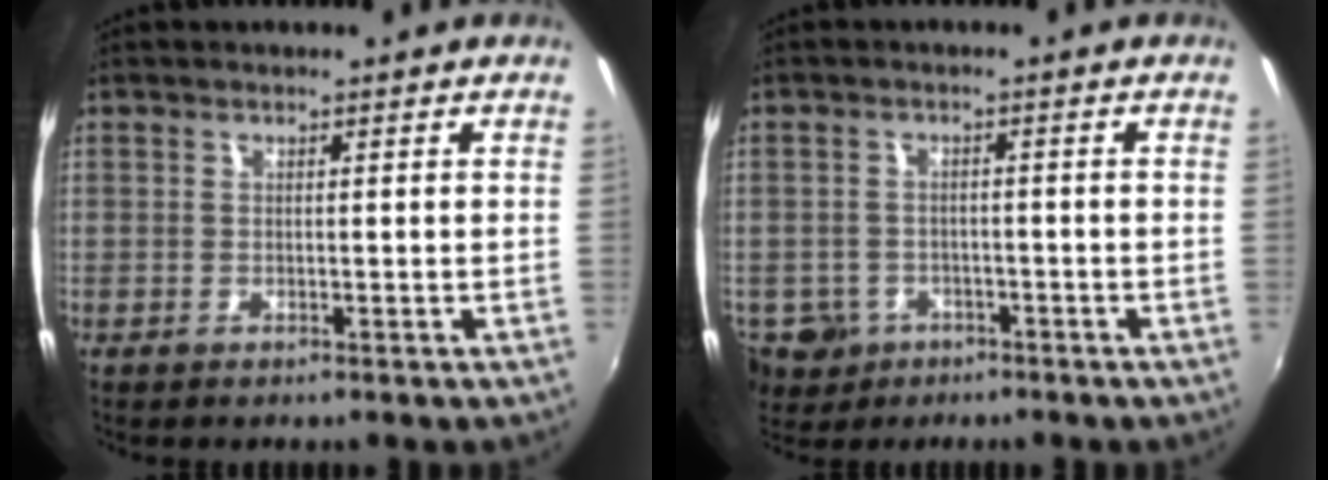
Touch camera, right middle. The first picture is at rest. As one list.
[{"total": 7.7, "force": [-3.8, 6.2, 2.5], "torque": [-0.077, -0.007, -0.056]}]